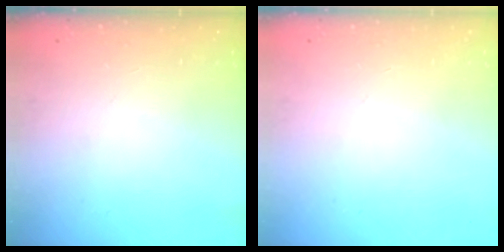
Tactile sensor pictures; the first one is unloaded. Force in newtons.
{"total": 0.0}